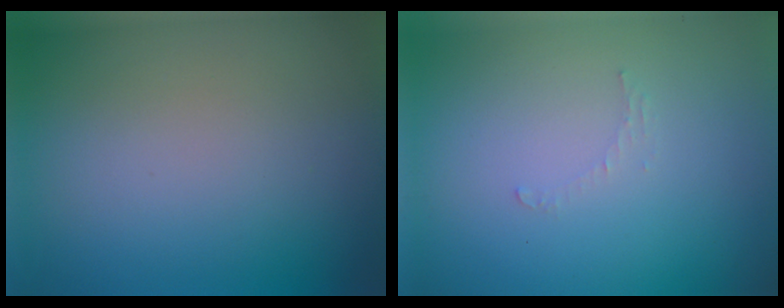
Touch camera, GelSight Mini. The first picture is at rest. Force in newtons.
{"total": 0.7, "press": 0.7, "slide": 0.1}